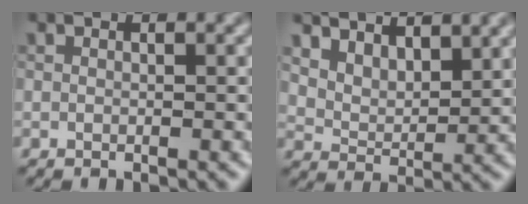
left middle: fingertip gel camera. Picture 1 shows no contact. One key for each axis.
{"total": 7.5, "fx": 5.8, "fy": 3.5, "fz": 3.3, "tx": -0.078, "ty": 0.004, "tz": 0.100}